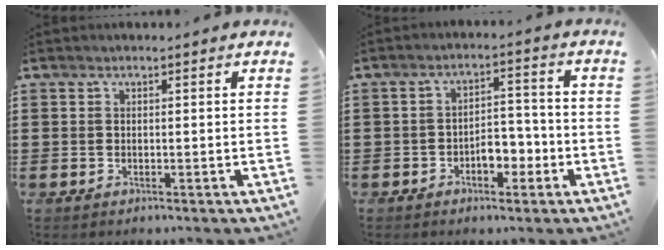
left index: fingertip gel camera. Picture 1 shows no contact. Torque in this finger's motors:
{"motor_torque": [0.77, 0.48, 0.14, 0.05]}